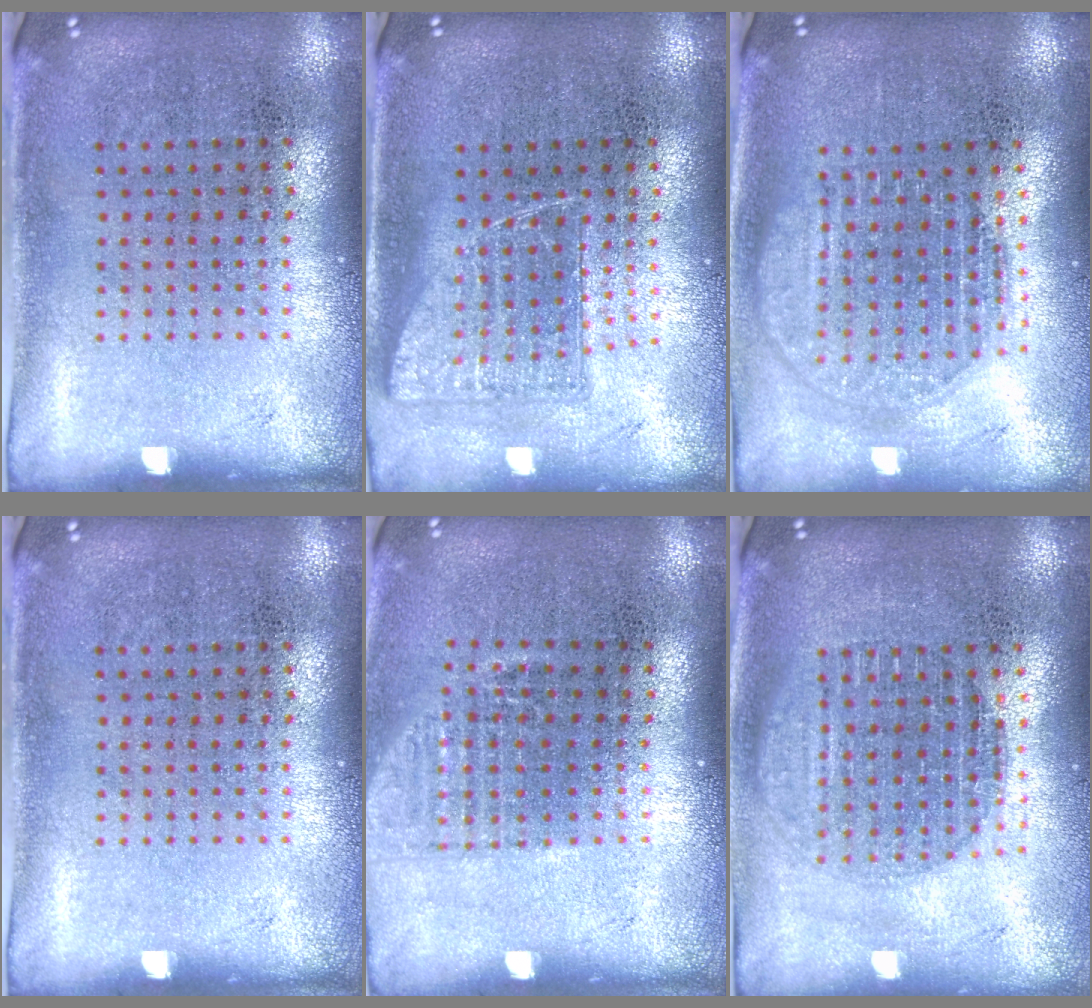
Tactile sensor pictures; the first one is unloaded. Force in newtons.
{"total": 1.0, "press": 0.9, "slide": 0.5}
{"total": 1.8, "press": 1.5, "slide": 1.0}
{"total": 0.0}
{"total": 1.1, "press": 1.0, "slide": 0.4}
{"total": 1.7, "press": 1.5, "slide": 0.9}